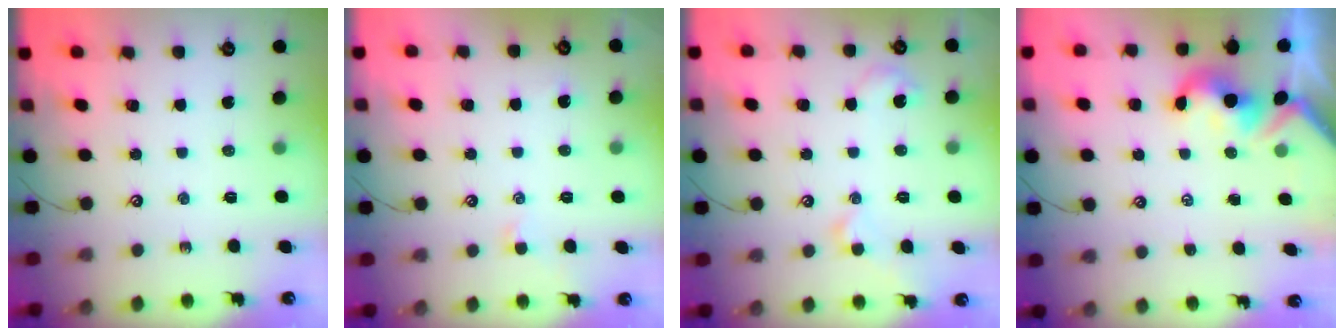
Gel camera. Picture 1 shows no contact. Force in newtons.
{"total": 0.6, "press": 0.3, "slide": 0.5}
{"total": 2.1, "press": 2.1, "slide": 0.1}
{"total": 2.2, "press": 2.1, "slide": 0.6}